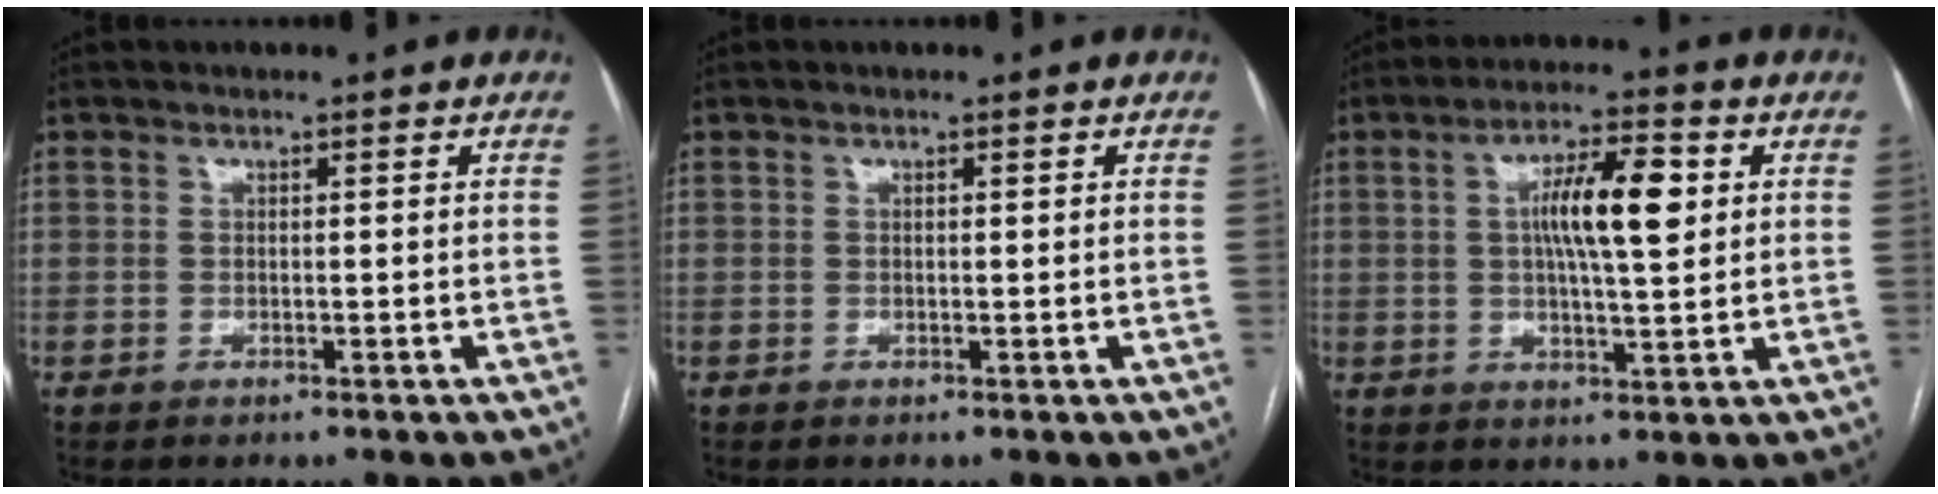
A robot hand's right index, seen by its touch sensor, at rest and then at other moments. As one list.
[{"total": 0.0}, {"total": 9.6, "force": [2.0, 1.9, 9.1], "torque": [-0.162, 0.012, 0.033]}]